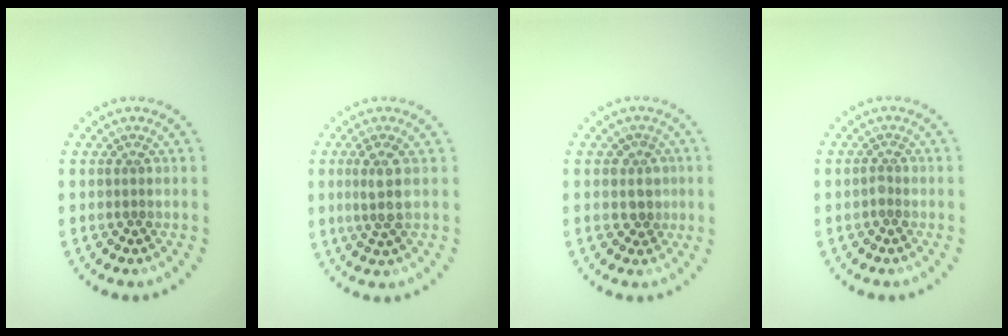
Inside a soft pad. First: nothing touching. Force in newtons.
{"total": 2.2, "press": 1.9, "slide": 1.2}
{"total": 2.1, "press": 1.8, "slide": 1.1}
{"total": 0.6, "press": 0.5, "slide": 0.3}